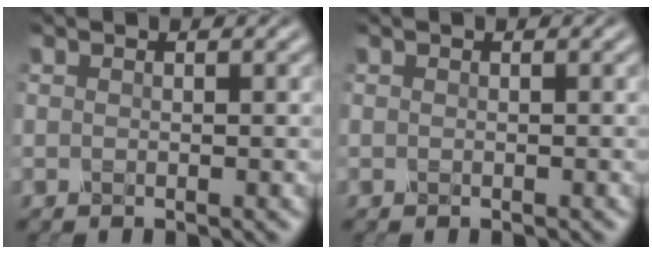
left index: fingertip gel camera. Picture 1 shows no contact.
{"total": 0.0}